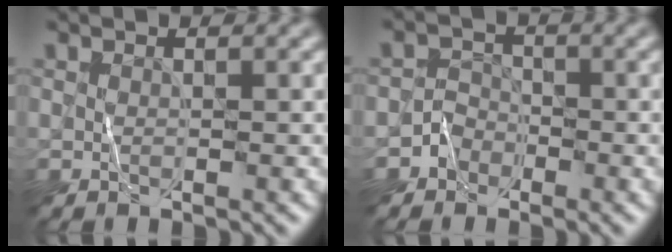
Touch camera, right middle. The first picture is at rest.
{"total": 1.7, "force": [-1.0, 1.3, 0.0], "torque": [0.016, 0.013, -0.024]}